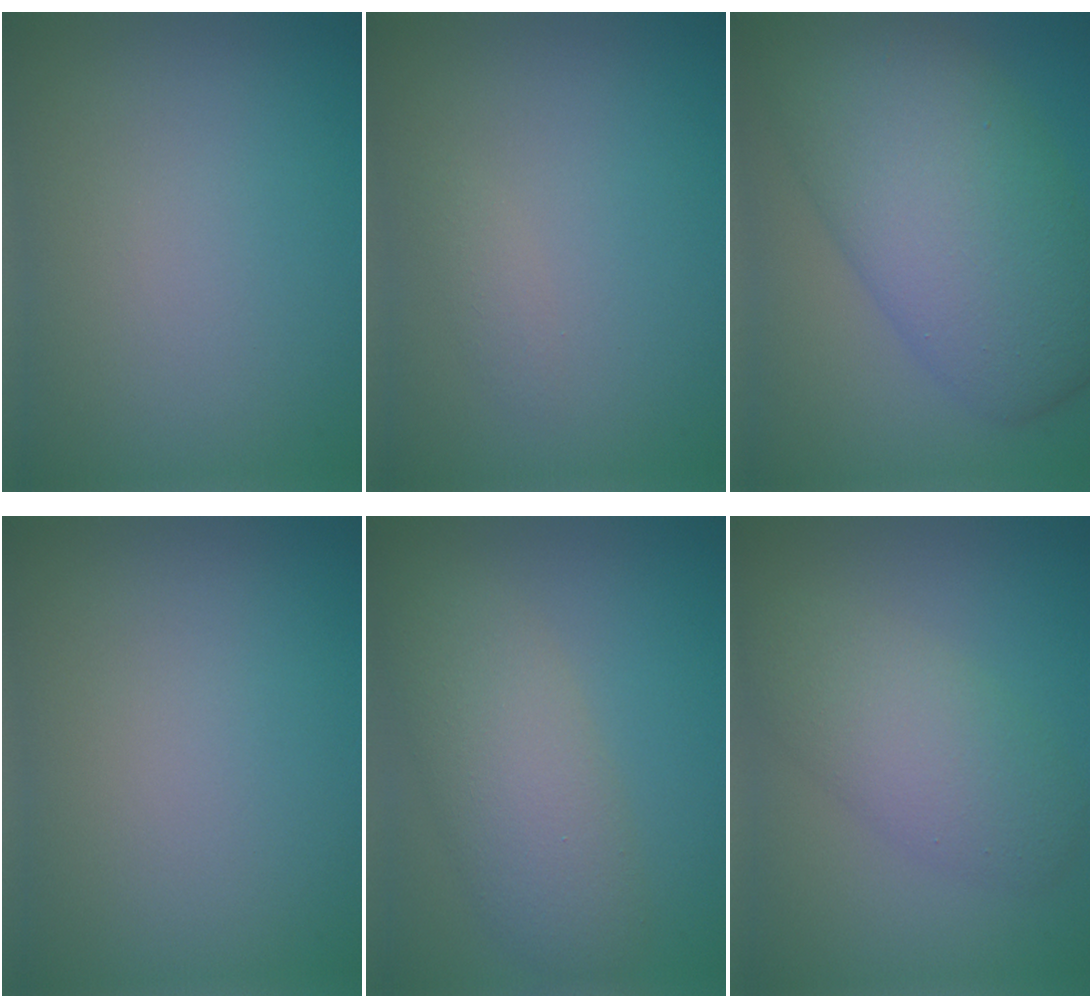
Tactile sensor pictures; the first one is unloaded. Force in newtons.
{"total": 0.8, "press": 0.8, "slide": 0.0}
{"total": 10.6, "press": 10.6, "slide": 0.2}
{"total": 0.0}
{"total": 5.4, "press": 5.4, "slide": 0.2}
{"total": 4.6, "press": 4.5, "slide": 0.6}